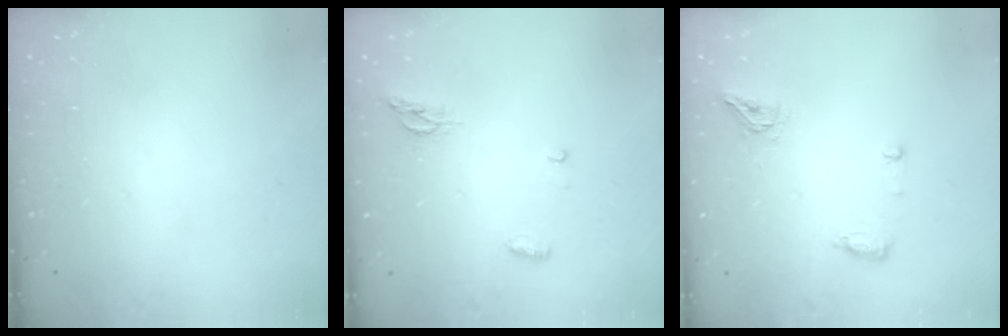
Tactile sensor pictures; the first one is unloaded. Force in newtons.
{"total": 4.9, "press": 4.9, "slide": 0.6}
{"total": 7.4, "press": 7.4, "slide": 1.0}